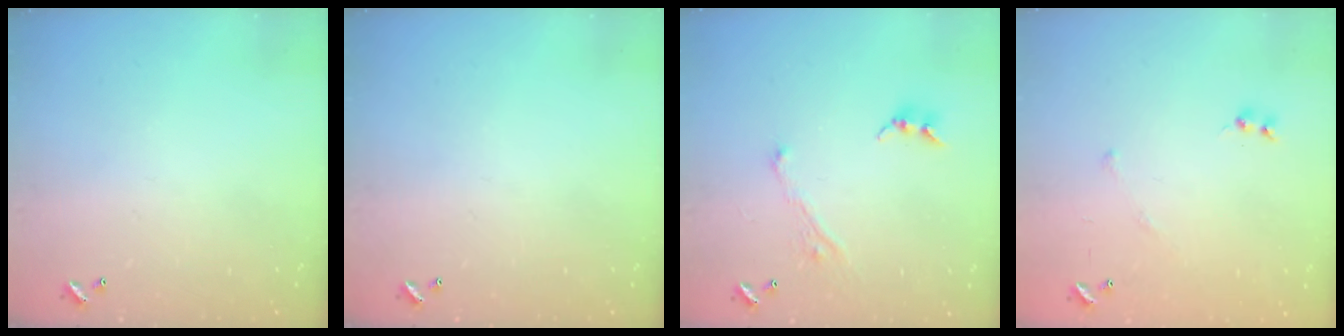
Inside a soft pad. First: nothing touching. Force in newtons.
{"total": 0.0}
{"total": 2.8, "press": 2.8, "slide": 0.1}
{"total": 5.0, "press": 4.9, "slide": 0.9}